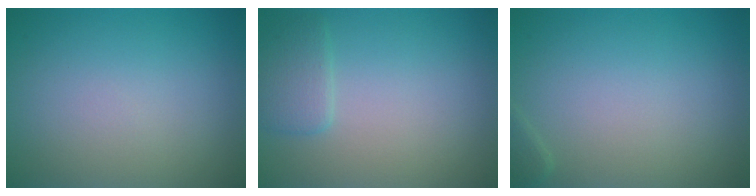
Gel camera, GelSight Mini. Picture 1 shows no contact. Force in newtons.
{"total": 1.9, "press": 1.9, "slide": 0.1}
{"total": 0.7, "press": 0.7, "slide": 0.0}